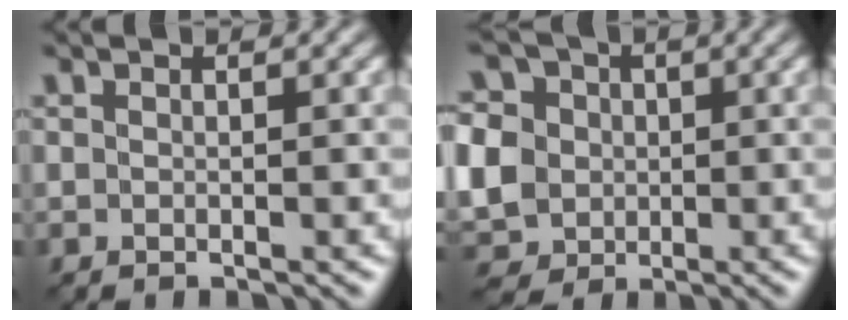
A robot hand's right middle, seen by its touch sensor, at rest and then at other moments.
{"total": 9.1, "force": [0.0, 8.0, 4.3], "torque": [-0.115, 0.012, -0.024]}